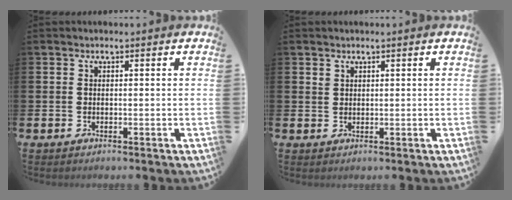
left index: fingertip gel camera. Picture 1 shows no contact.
{"total": 1.3, "force": [1.1, 0.7, 0.1], "torque": [0.008, -0.001, 0.018]}